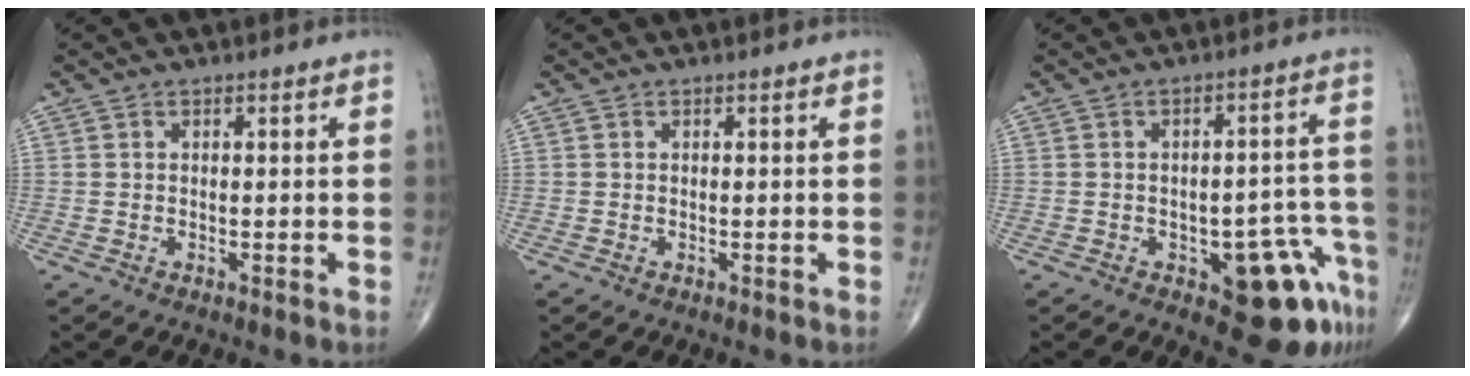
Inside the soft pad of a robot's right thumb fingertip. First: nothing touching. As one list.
[{"total": 0.0}, {"total": 11.8, "force": [-5.9, 5.0, 8.9], "torque": [-0.062, 0.044, -0.067]}]